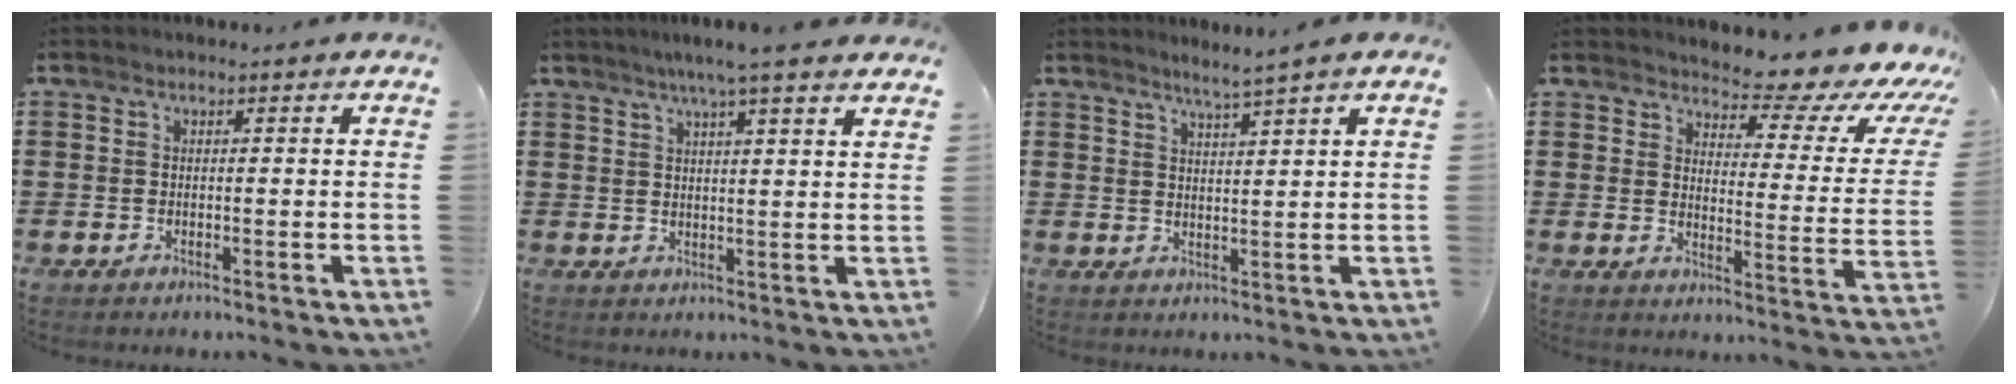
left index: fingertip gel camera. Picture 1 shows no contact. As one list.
[{"total": 4.7, "force": [3.7, -0.6, 2.8], "torque": [-0.065, -0.006, 0.063]}, {"total": 2.8, "force": [2.5, -0.8, 0.9], "torque": [-0.023, -0.013, 0.042]}, {"total": 6.5, "force": [5.6, 1.6, 2.9], "torque": [-0.047, -0.053, 0.087]}]